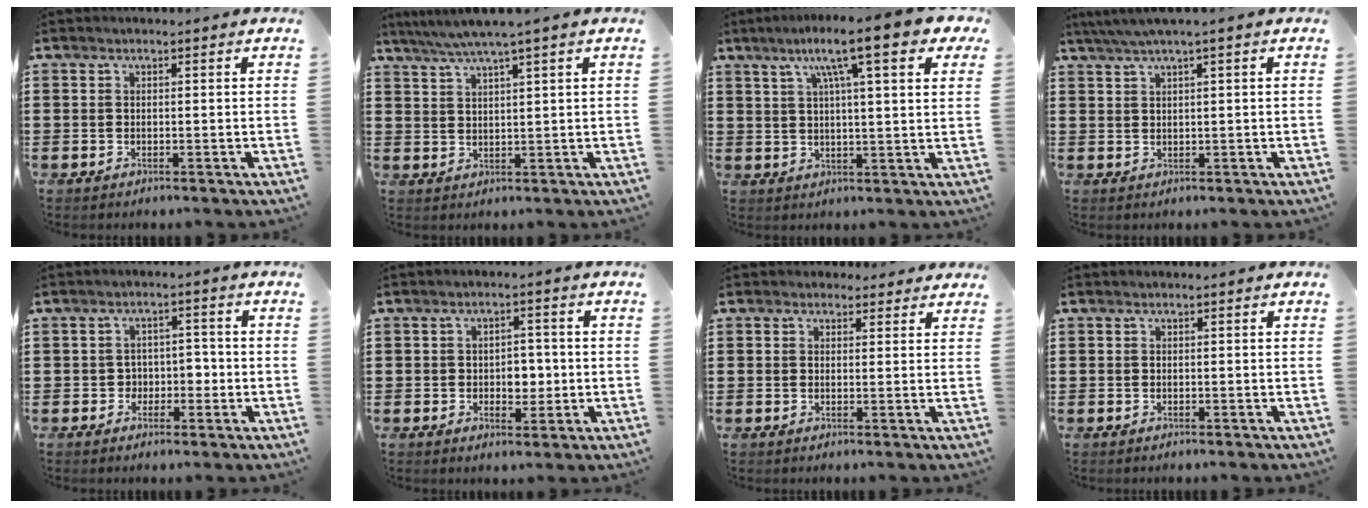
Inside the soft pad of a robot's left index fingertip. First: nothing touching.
{"total": 3.5, "force": [2.6, -0.5, 2.4], "torque": [-0.052, -0.006, 0.043]}
{"total": 11.2, "force": [6.5, 1.3, 9.0], "torque": [-0.169, -0.011, 0.102]}
{"total": 2.1, "force": [1.2, -0.2, 1.7], "torque": [-0.033, 0.000, 0.020]}
{"total": 3.0, "force": [-0.8, 2.7, 1.2], "torque": [-0.035, 0.006, -0.023]}
{"total": 3.7, "force": [-0.3, 2.6, 2.6], "torque": [-0.039, 0.001, -0.014]}
{"total": 2.1, "force": [1.8, 1.1, 0.1], "torque": [-0.001, 0.003, 0.032]}
{"total": 0.0}